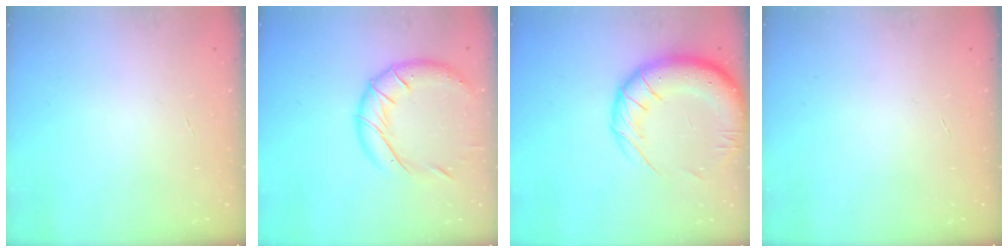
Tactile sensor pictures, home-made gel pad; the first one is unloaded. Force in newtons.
{"total": 15.4, "press": 15.3, "slide": 1.7}
{"total": 18.2, "press": 17.7, "slide": 4.5}
{"total": 0.0}